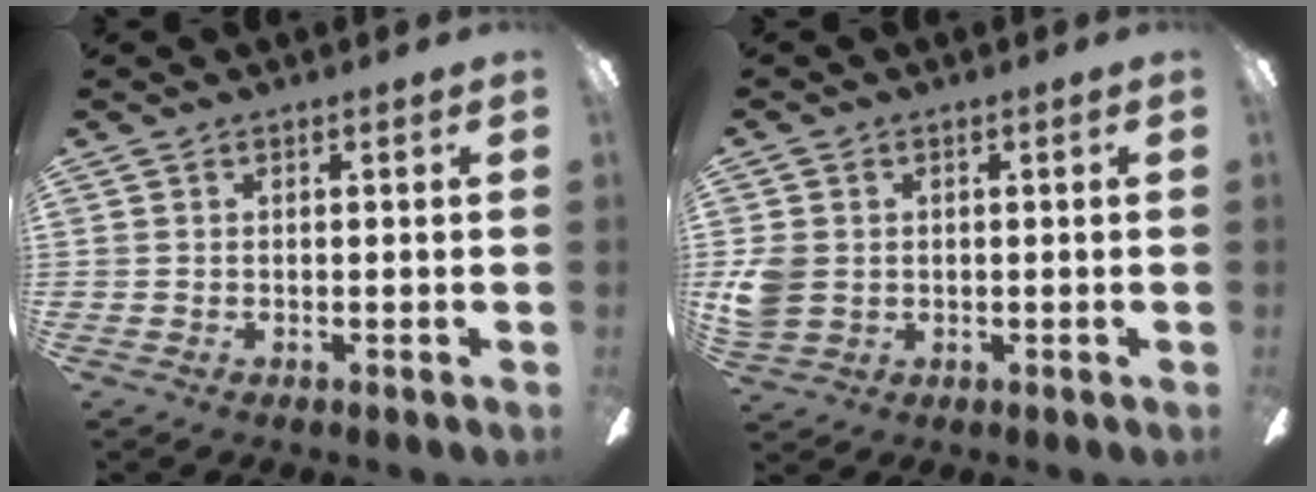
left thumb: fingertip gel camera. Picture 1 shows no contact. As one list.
[{"total": 5.6, "force": [0.3, 4.8, 2.9], "torque": [-0.067, 0.005, 0.007]}]